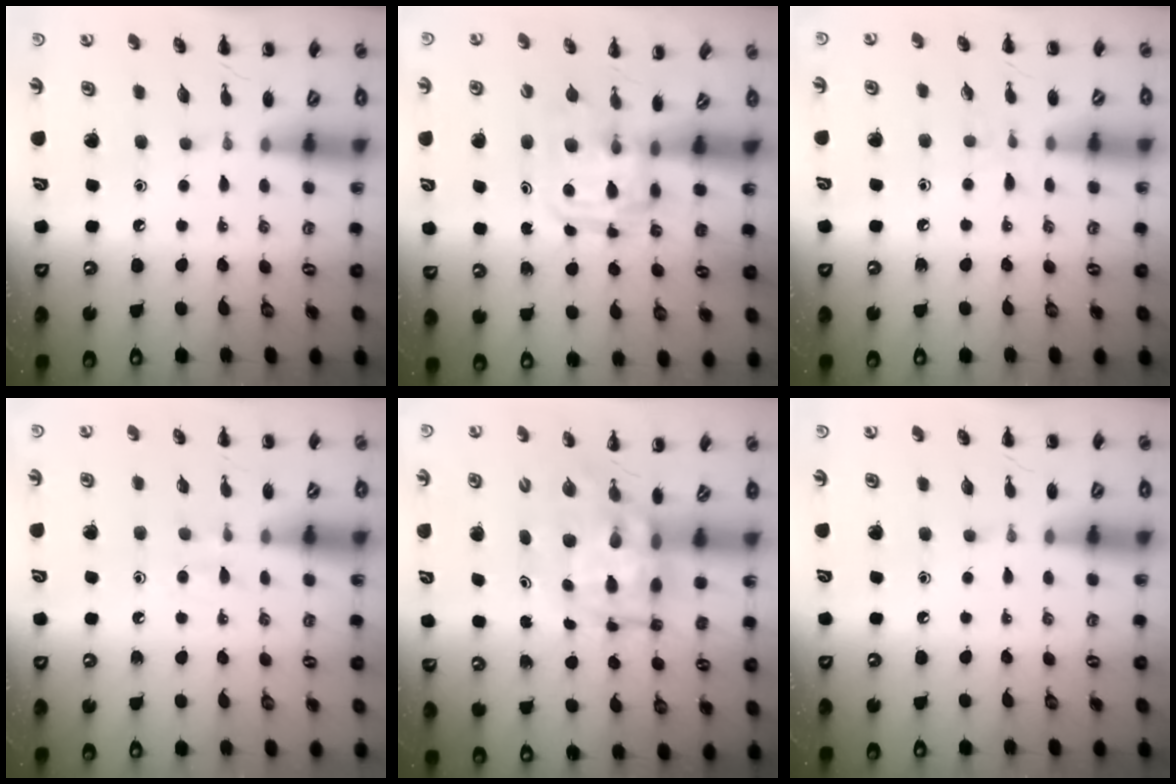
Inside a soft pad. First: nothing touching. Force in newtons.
{"total": 2.9, "press": 2.9, "slide": 0.3}
{"total": 4.3, "press": 3.8, "slide": 2.0}
{"total": 3.5, "press": 3.1, "slide": 1.6}
{"total": 7.5, "press": 7.1, "slide": 2.5}
{"total": 0.0}